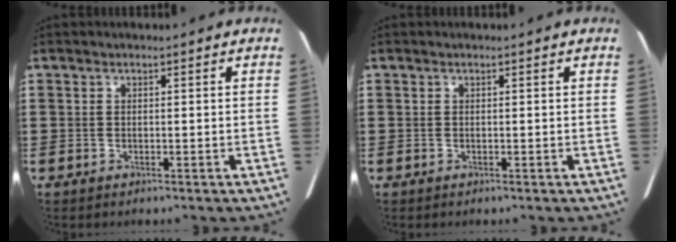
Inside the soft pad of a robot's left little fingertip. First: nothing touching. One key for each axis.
{"total": 0.0}